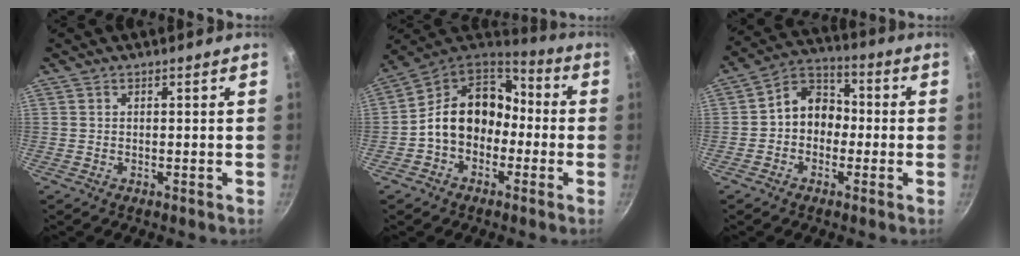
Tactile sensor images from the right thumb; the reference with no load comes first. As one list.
[{"total": 14.7, "force": [-2.2, 11.6, 8.7], "torque": [-0.110, 0.062, -0.052]}, {"total": 8.7, "force": [-1.0, 7.1, 5.0], "torque": [-0.033, 0.036, -0.036]}]